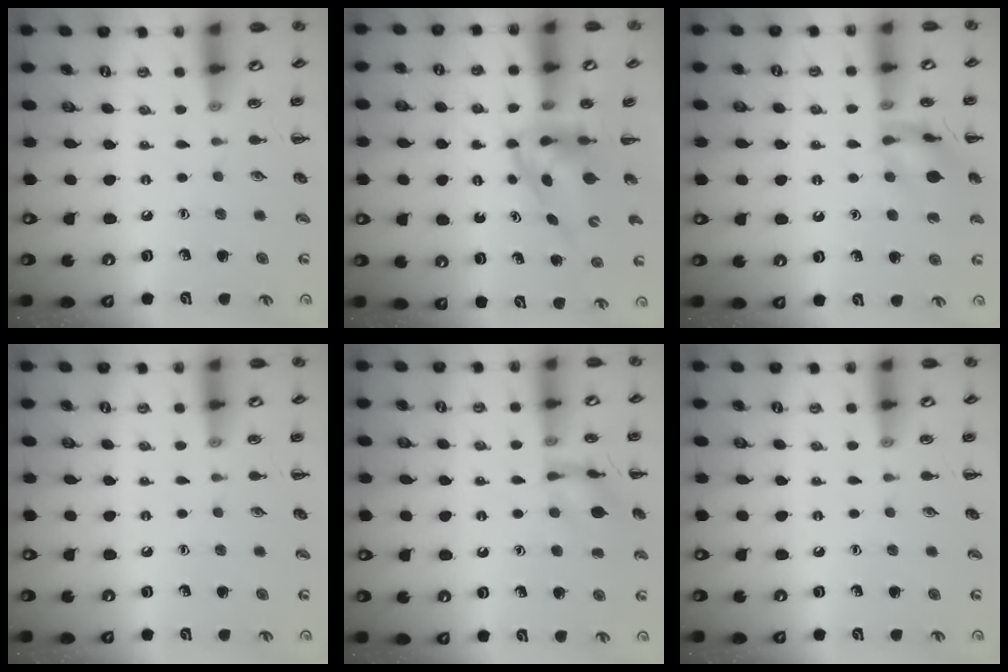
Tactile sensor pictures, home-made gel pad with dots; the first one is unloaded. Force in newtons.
{"total": 3.8, "press": 3.7, "slide": 0.6}
{"total": 12.8, "press": 12.7, "slide": 1.2}
{"total": 0.0}
{"total": 10.9, "press": 10.8, "slide": 0.9}
{"total": 0.0}